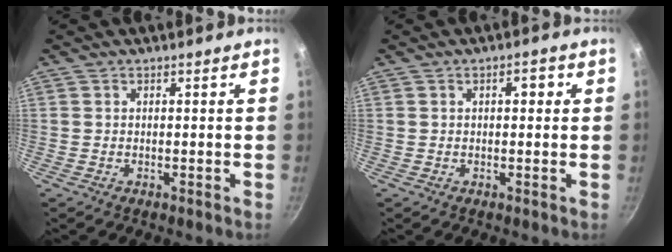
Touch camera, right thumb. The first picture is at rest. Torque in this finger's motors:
{"motor_torque": [0.32, -0.38, 0.10, 0.38, 0.01]}